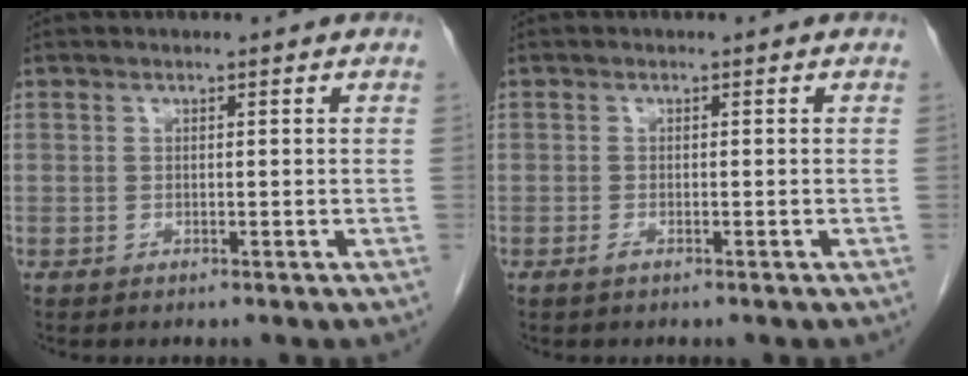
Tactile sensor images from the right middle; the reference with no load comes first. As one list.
[{"total": 0.7, "force": [-0.5, -0.1, 0.5], "torque": [-0.010, -0.001, -0.010]}]